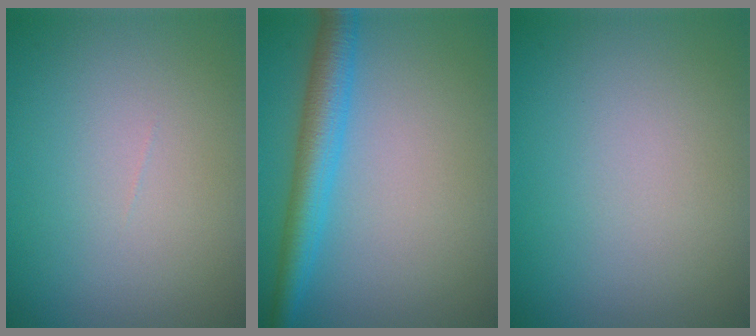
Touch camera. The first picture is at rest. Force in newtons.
{"total": 4.5, "press": 4.5, "slide": 0.2}
{"total": 0.0}